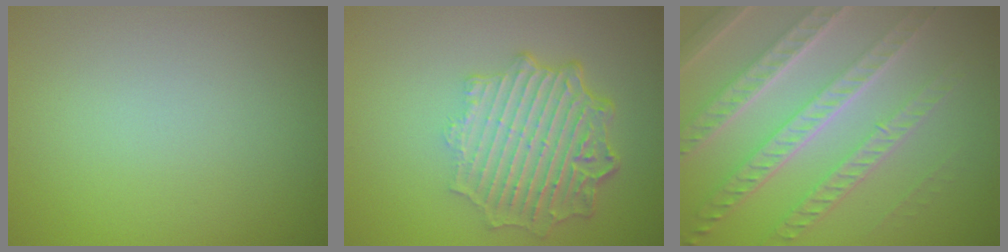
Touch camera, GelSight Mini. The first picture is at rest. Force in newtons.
{"total": 6.4, "press": 4.7, "slide": 4.3}
{"total": 7.9, "press": 5.3, "slide": 5.9}